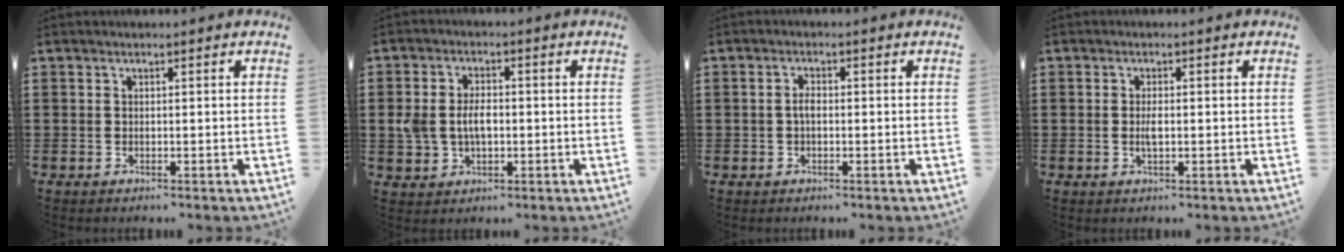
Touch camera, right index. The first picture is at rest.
{"total": 5.1, "force": [-0.2, 3.4, 3.8], "torque": [-0.082, 0.001, -0.010]}
{"total": 2.0, "force": [-0.2, 0.8, 1.8], "torque": [-0.035, 0.001, -0.005]}
{"total": 2.2, "force": [-0.2, 0.7, 2.1], "torque": [-0.046, -0.004, -0.006]}